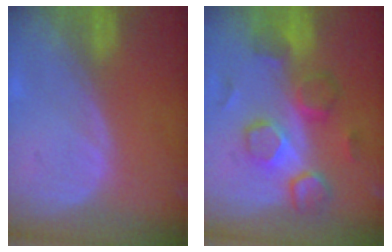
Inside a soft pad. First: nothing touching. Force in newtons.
{"total": 8.4, "press": 8.3, "slide": 1.3}